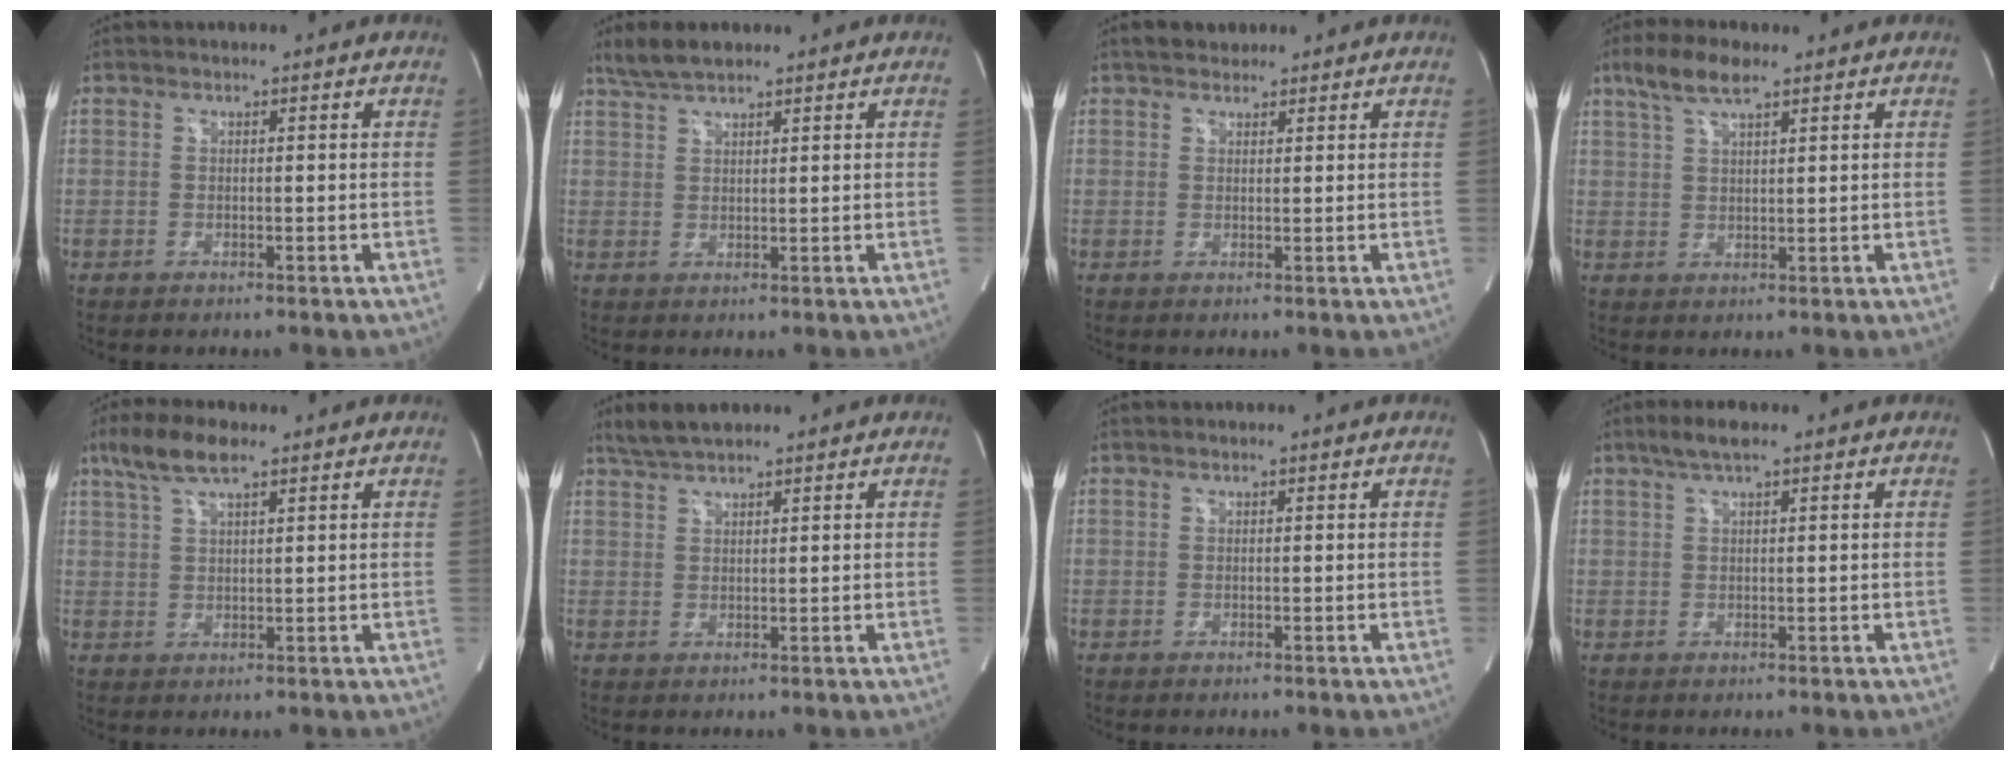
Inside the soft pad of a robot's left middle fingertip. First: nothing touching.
{"total": 4.2, "force": [3.6, 0.9, 2.1], "torque": [-0.052, 0.015, 0.073]}
{"total": 3.0, "force": [2.4, 1.6, 0.8], "torque": [-0.014, 0.017, 0.036]}
{"total": 6.0, "force": [4.2, 1.3, 4.1], "torque": [-0.093, 0.018, 0.081]}
{"total": 6.5, "force": [4.5, 1.5, 4.5], "torque": [-0.101, 0.021, 0.087]}
{"total": 3.8, "force": [3.3, 0.5, 1.7], "torque": [-0.041, 0.015, 0.067]}
{"total": 0.0}
{"total": 3.2, "force": [2.2, 0.5, 2.3], "torque": [-0.051, 0.013, 0.042]}